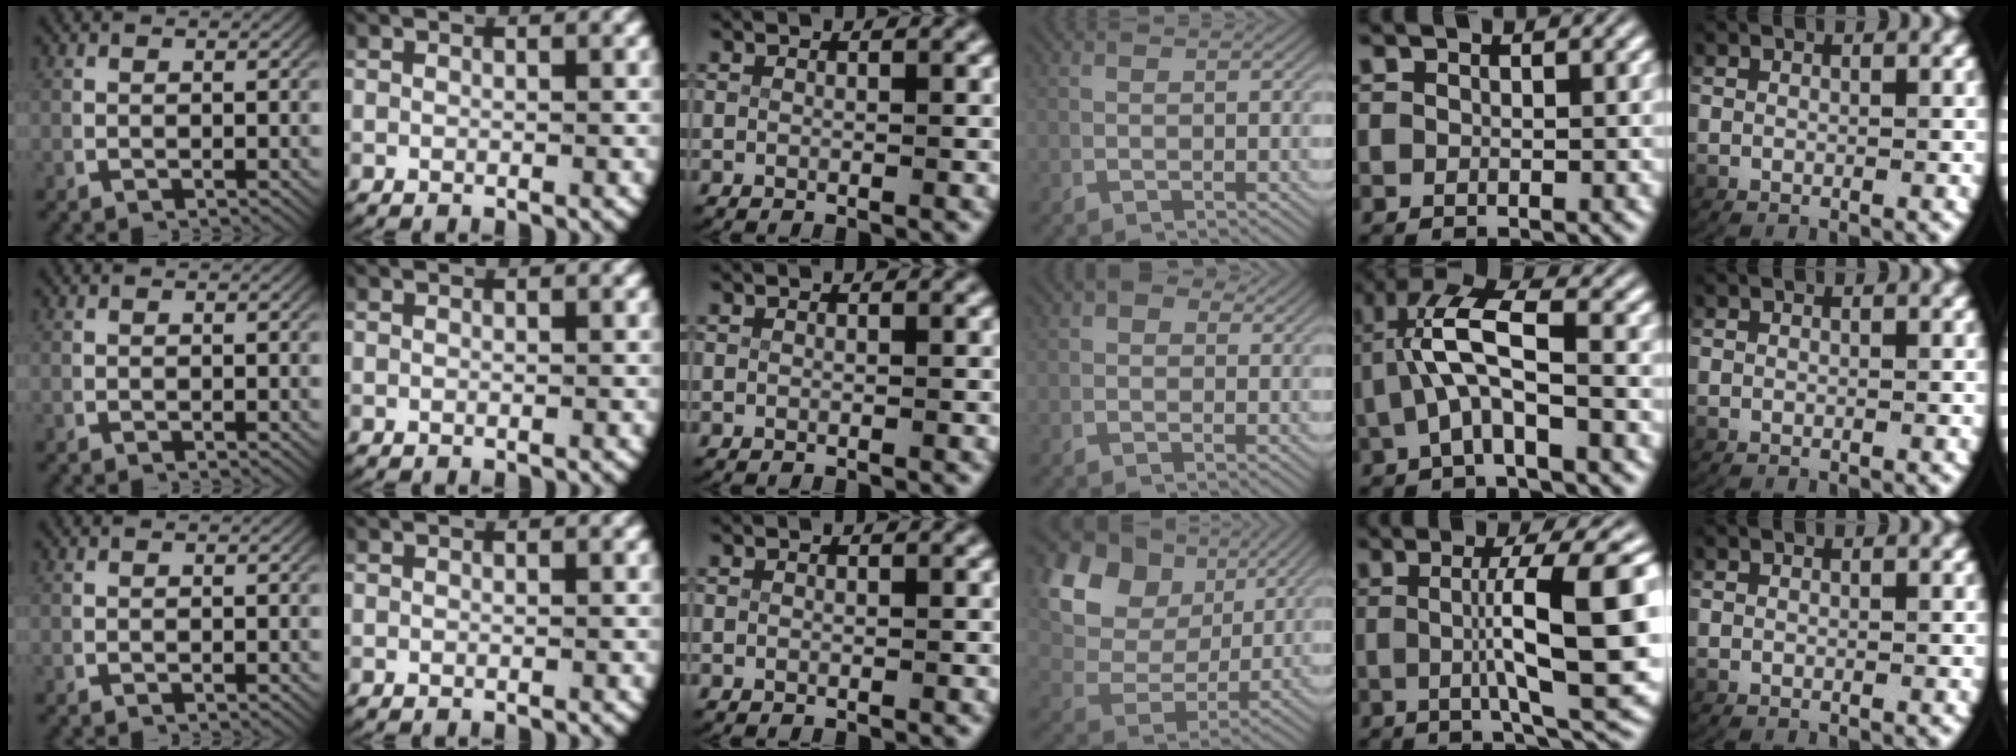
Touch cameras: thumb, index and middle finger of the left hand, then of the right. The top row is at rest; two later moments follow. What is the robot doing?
{"motion": "lift_and_place", "object": "key"}